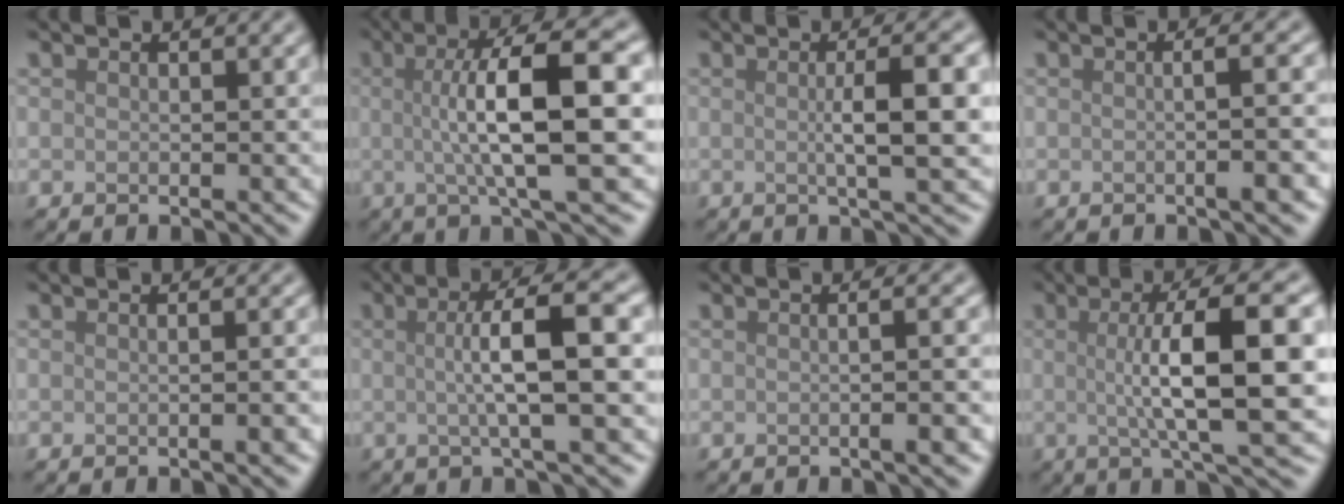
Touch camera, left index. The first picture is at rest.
{"total": 10.4, "force": [0.8, 2.5, 10.1], "torque": [-0.132, 0.010, 0.008]}
{"total": 5.5, "force": [0.2, 1.1, 5.3], "torque": [-0.076, 0.007, 0.001]}
{"total": 4.9, "force": [-0.4, 1.9, 4.5], "torque": [-0.019, 0.014, -0.016]}
{"total": 2.3, "force": [-0.5, 0.8, 2.1], "torque": [-0.010, 0.006, -0.004]}
{"total": 6.7, "force": [0.5, 1.3, 6.5], "torque": [-0.098, 0.011, 0.003]}
{"total": 4.4, "force": [-0.4, 1.7, 4.0], "torque": [-0.014, 0.014, -0.016]}
{"total": 10.5, "force": [0.7, 2.5, 10.2], "torque": [-0.130, 0.010, 0.010]}